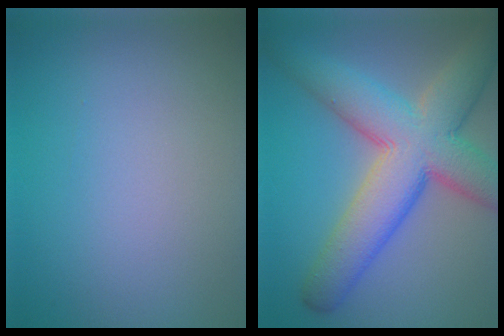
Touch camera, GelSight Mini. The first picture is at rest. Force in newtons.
{"total": 10.7, "press": 10.7, "slide": 0.6}